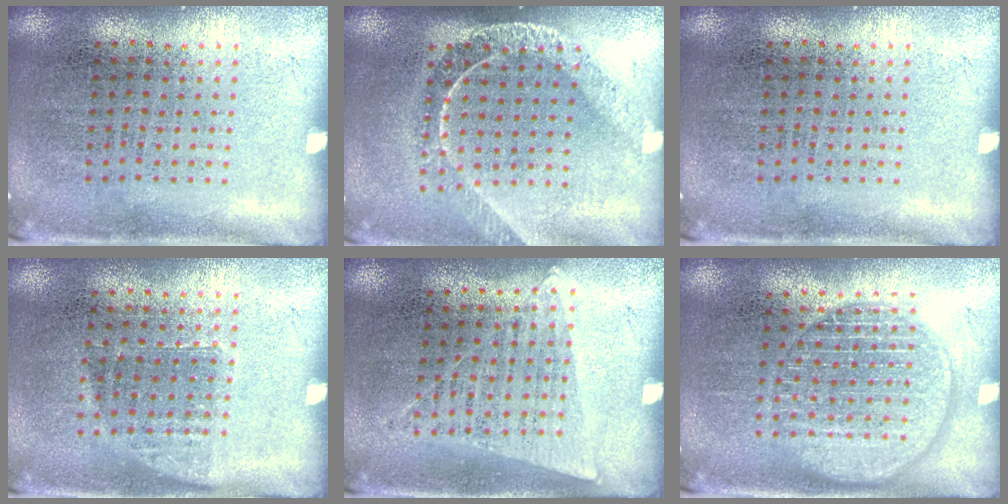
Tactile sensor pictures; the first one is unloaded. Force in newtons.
{"total": 1.8, "press": 1.4, "slide": 1.0}
{"total": 0.0}
{"total": 0.7, "press": 0.7, "slide": 0.4}
{"total": 1.3, "press": 1.1, "slide": 0.6}
{"total": 1.8, "press": 1.8, "slide": 0.2}